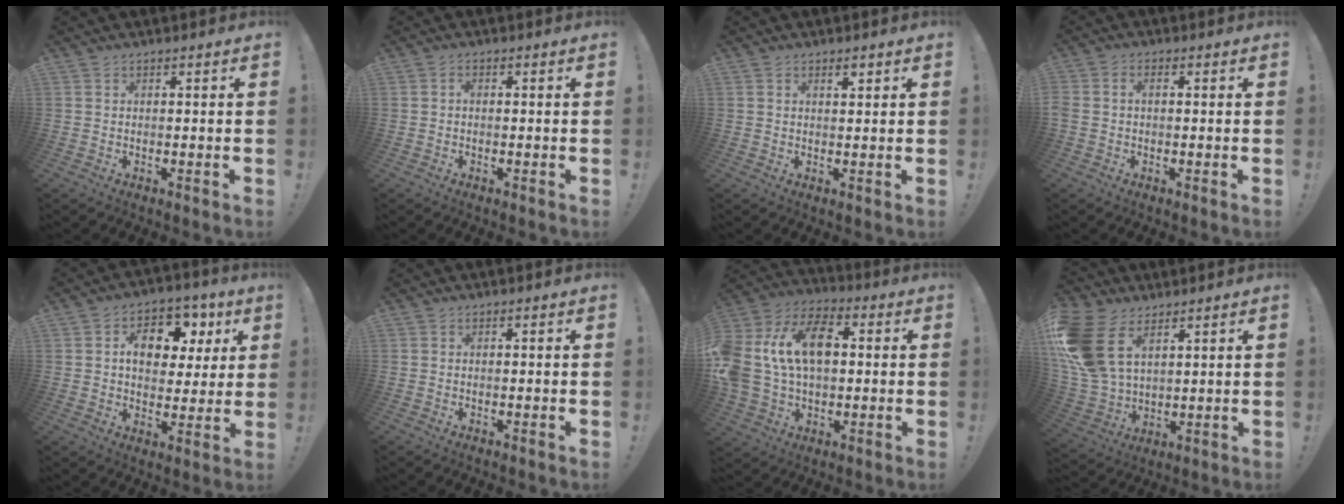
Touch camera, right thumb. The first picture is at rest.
{"total": 0.9, "force": [-0.3, 0.6, 0.6], "torque": [-0.014, 0.003, -0.006]}
{"total": 1.8, "force": [1.3, 0.6, 1.1], "torque": [-0.012, -0.003, 0.020]}
{"total": 2.3, "force": [-0.3, 1.6, 1.7], "torque": [-0.031, 0.007, -0.006]}
{"total": 12.4, "force": [4.2, 8.7, 7.8], "torque": [-0.102, -0.016, 0.077]}
{"total": 0.0}
{"total": 19.6, "force": [3.9, 13.8, 13.4], "torque": [-0.246, 0.004, 0.072]}
{"total": 18.4, "force": [7.5, 12.1, 11.6], "torque": [-0.238, -0.035, 0.141]}